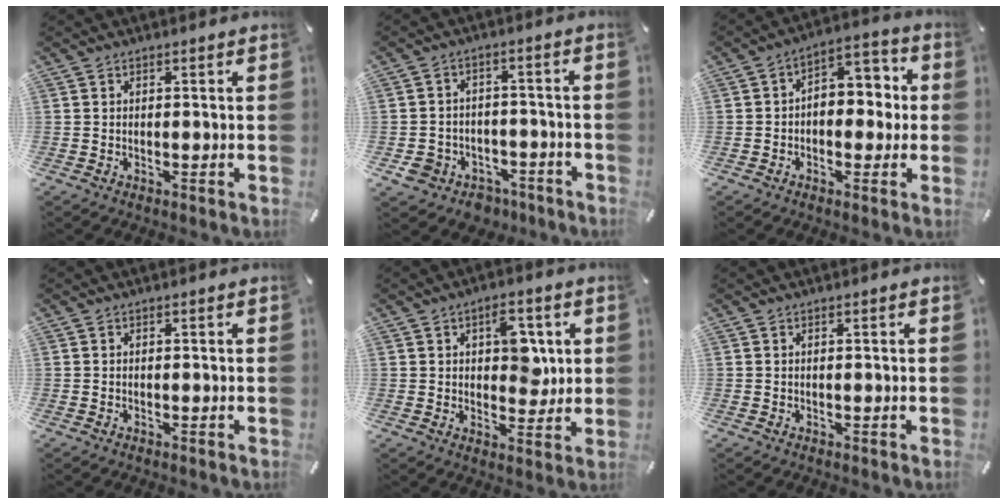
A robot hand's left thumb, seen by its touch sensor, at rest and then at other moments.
{"total": 6.8, "force": [-3.8, 5.4, 1.4], "torque": [-0.032, 0.027, -0.067]}
{"total": 6.7, "force": [-0.4, 5.1, 4.3], "torque": [-0.050, -0.002, -0.016]}
{"total": 0.0}
{"total": 8.0, "force": [2.2, 5.2, 5.7], "torque": [-0.056, -0.010, 0.027]}
{"total": 0.0}